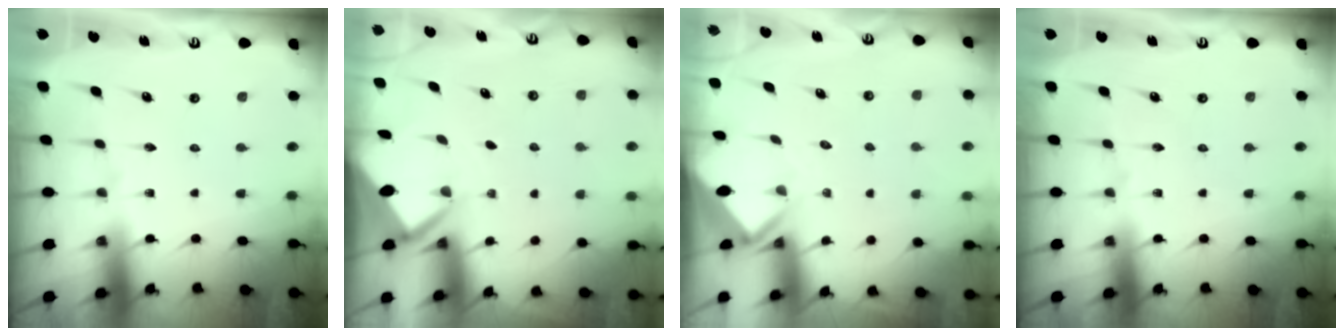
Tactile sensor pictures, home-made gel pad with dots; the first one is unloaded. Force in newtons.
{"total": 2.7, "press": 2.6, "slide": 0.3}
{"total": 2.8, "press": 2.8, "slide": 0.2}
{"total": 0.0}